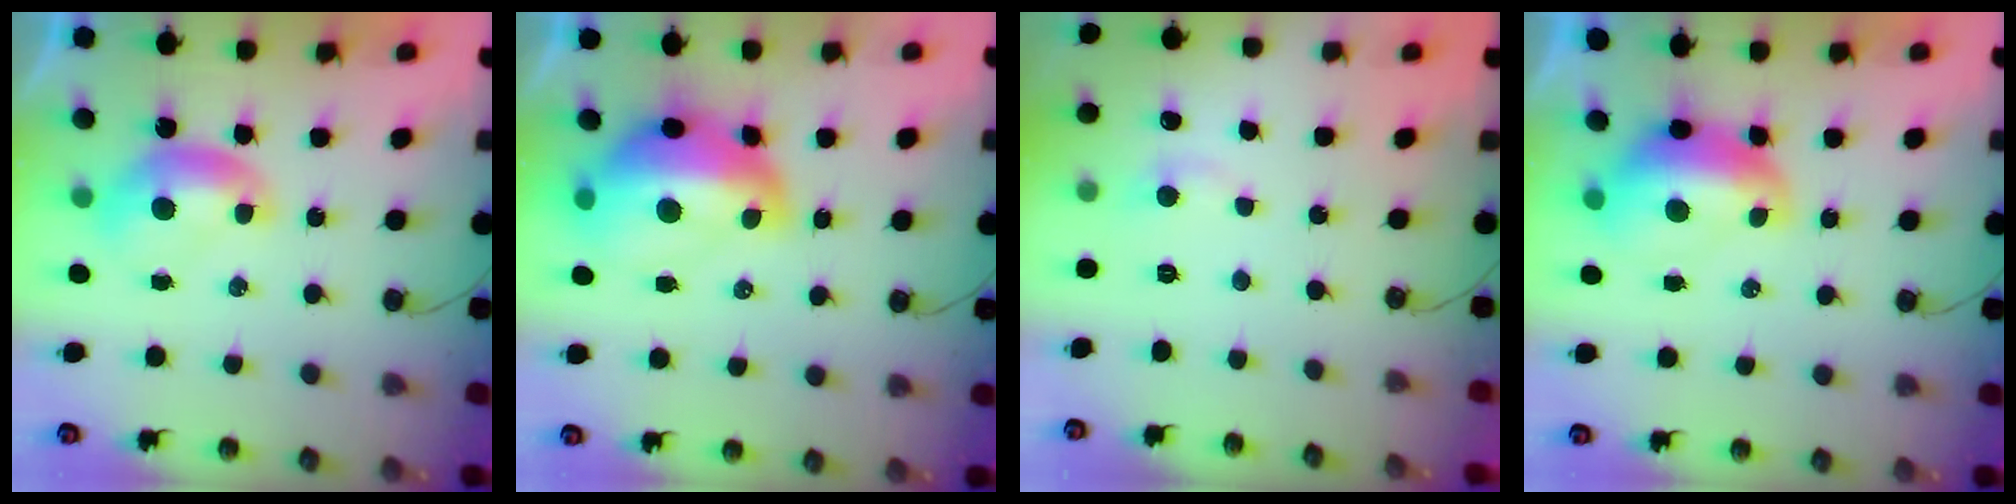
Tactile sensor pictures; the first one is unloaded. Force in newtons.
{"total": 11.6, "press": 11.5, "slide": 1.3}
{"total": 1.2, "press": 0.9, "slide": 0.8}
{"total": 2.6, "press": 2.5, "slide": 0.7}